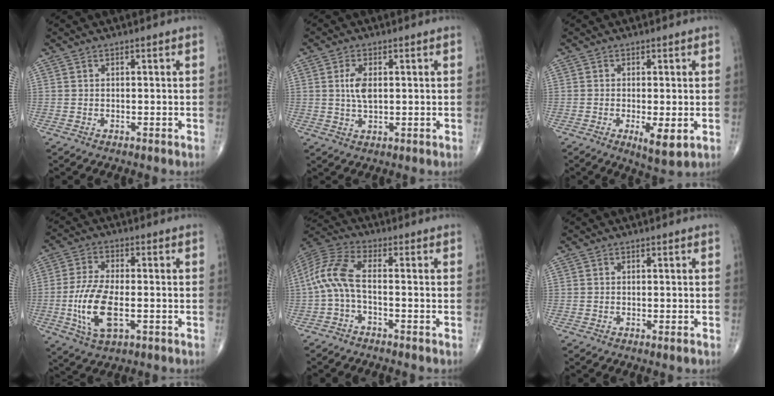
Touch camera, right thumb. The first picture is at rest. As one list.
[{"total": 4.3, "force": [0.7, 2.1, 3.7], "torque": [-0.076, -0.002, 0.013]}, {"total": 5.1, "force": [-1.3, 1.5, 4.7], "torque": [-0.079, -0.016, -0.019]}, {"total": 12.2, "force": [-2.7, 5.6, 10.5], "torque": [-0.220, 0.005, -0.048]}, {"total": 8.4, "force": [-1.6, 2.9, 7.7], "torque": [-0.185, 0.037, -0.040]}, {"total": 0.7, "force": [-0.3, 0.1, 0.6], "torque": [-0.014, -0.003, -0.003]}]